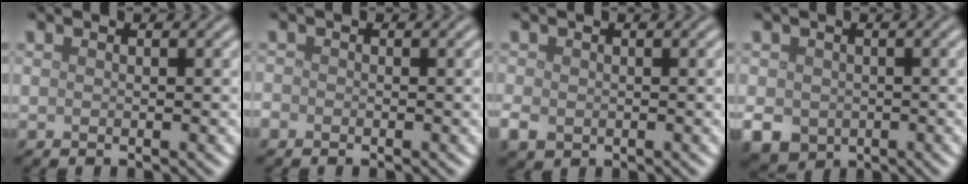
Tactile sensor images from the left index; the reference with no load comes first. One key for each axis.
{"total": 0.7, "fx": -0.5, "fy": 0.5, "fz": 0.1, "tx": 0.002, "ty": -0.002, "tz": -0.012}
{"total": 1.8, "fx": -0.5, "fy": 1.5, "fz": 0.9, "tx": -0.018, "ty": -0.006, "tz": -0.012}
{"total": 4.0, "fx": -1.1, "fy": 3.4, "fz": 1.8, "tx": -0.042, "ty": -0.015, "tz": -0.022}